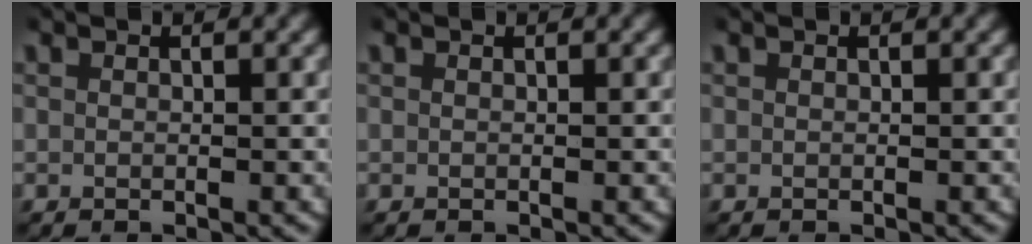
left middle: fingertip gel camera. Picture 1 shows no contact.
{"total": 0.0}
{"total": 0.0}